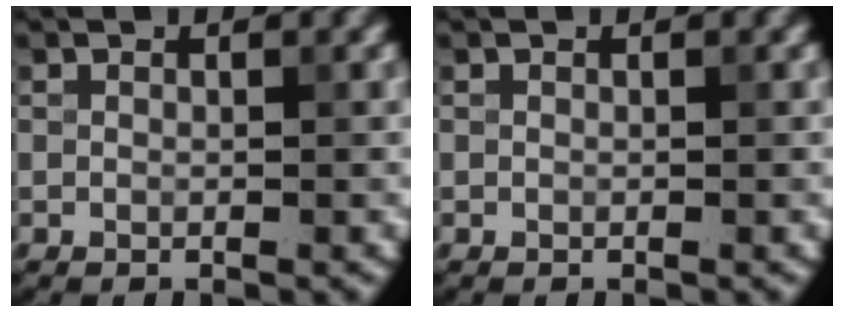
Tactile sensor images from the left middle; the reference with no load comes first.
{"total": 0.0}